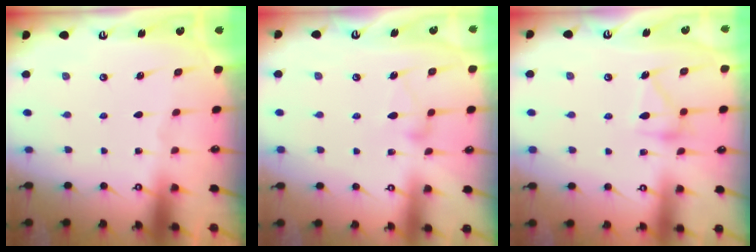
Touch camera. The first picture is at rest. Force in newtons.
{"total": 6.6, "press": 6.6, "slide": 0.3}
{"total": 12.9, "press": 12.9, "slide": 0.7}